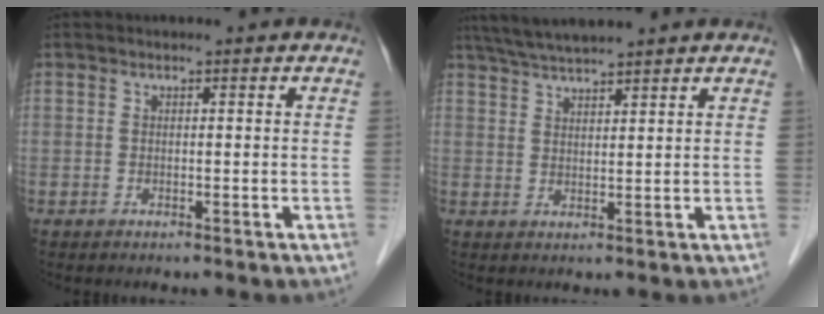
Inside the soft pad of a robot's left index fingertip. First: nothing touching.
{"total": 11.7, "force": [10.2, 0.7, 5.7], "torque": [-0.098, 0.022, 0.169]}